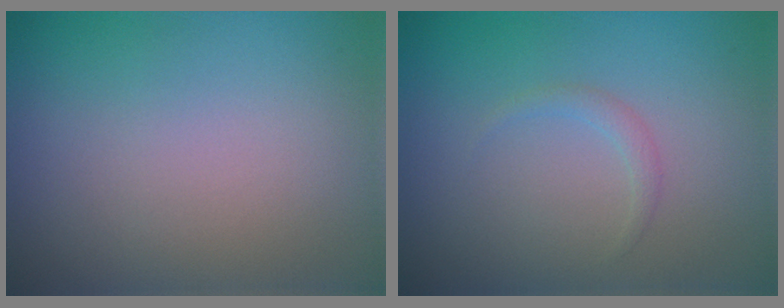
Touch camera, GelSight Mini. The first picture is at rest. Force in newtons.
{"total": 0.8, "press": 0.8, "slide": 0.1}